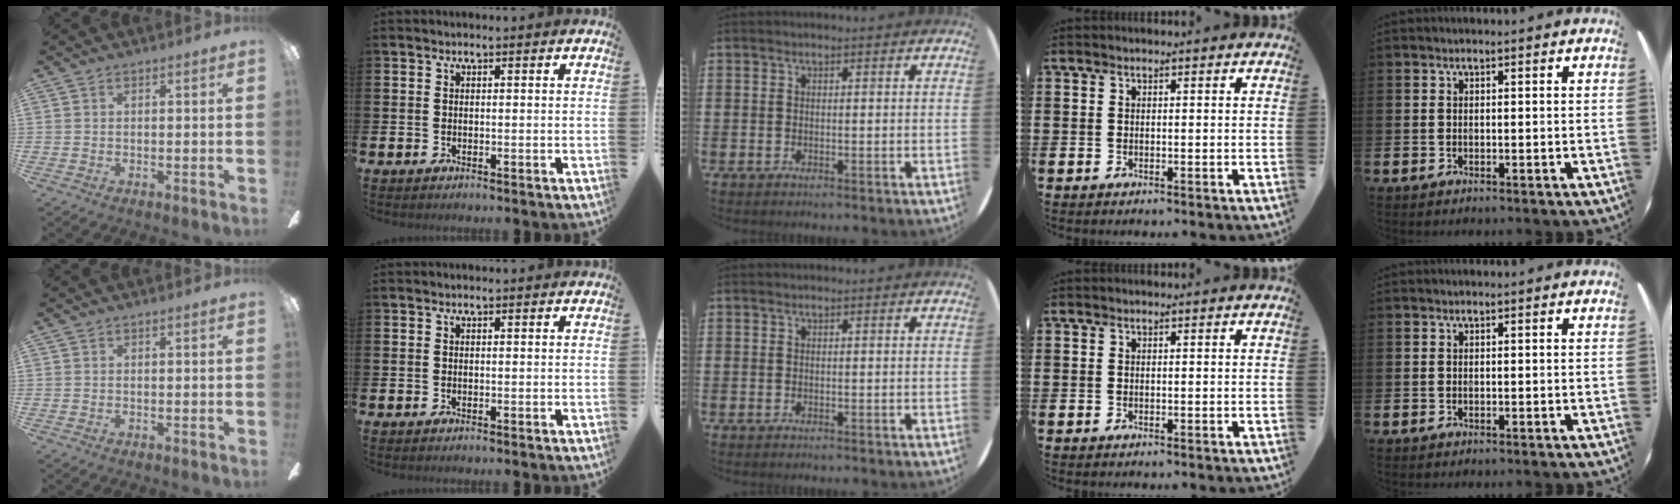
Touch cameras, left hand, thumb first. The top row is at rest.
{}